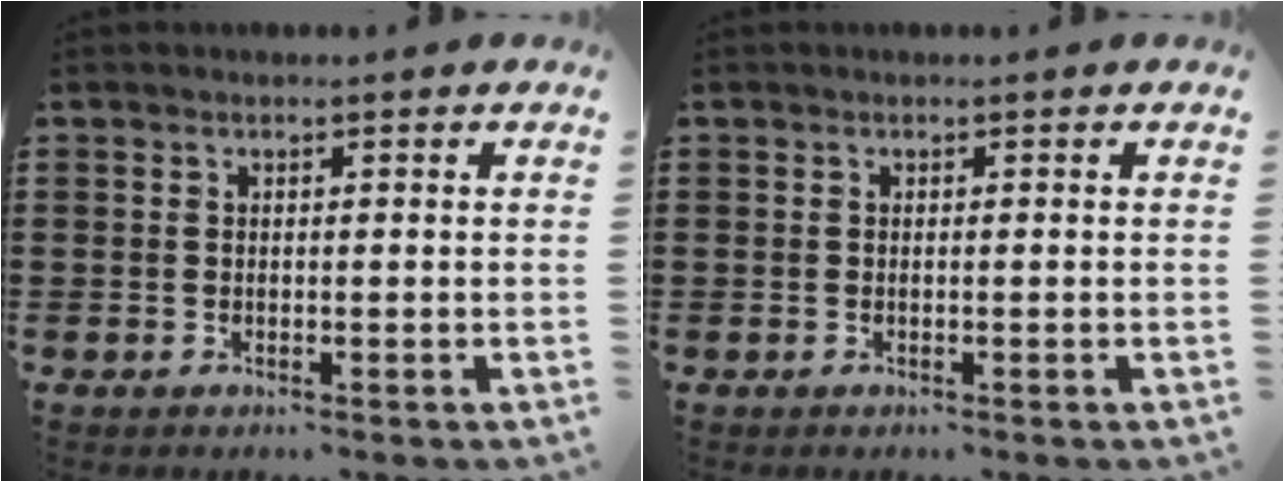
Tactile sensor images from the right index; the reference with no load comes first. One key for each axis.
{"total": 0.0}